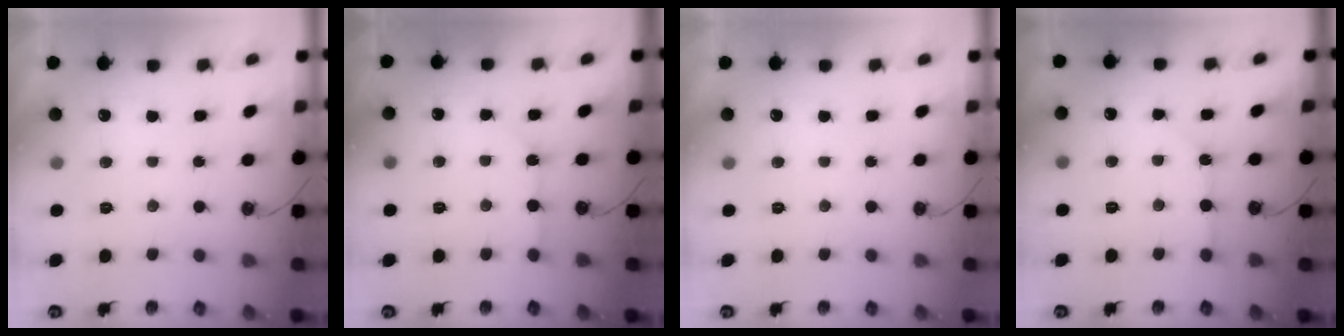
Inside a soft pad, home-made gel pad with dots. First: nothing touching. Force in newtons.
{"total": 3.6, "press": 3.5, "slide": 0.6}
{"total": 0.0}
{"total": 2.6, "press": 2.5, "slide": 0.4}